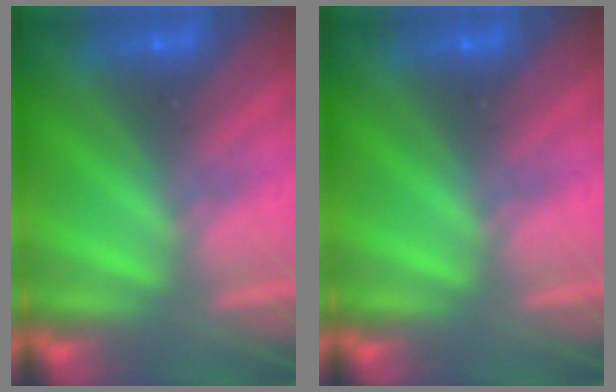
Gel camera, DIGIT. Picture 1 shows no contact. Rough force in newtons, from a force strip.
{"total": 0.0}